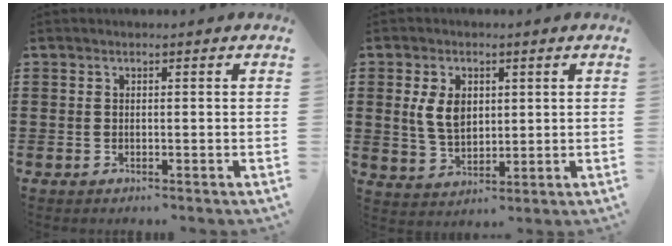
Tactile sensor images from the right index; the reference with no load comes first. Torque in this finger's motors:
{"motor_torque": [1.19, 0.54, 0.27, 0.13]}